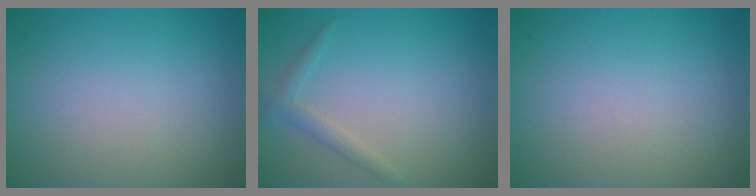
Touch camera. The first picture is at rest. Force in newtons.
{"total": 1.5, "press": 1.5, "slide": 0.1}
{"total": 0.0}